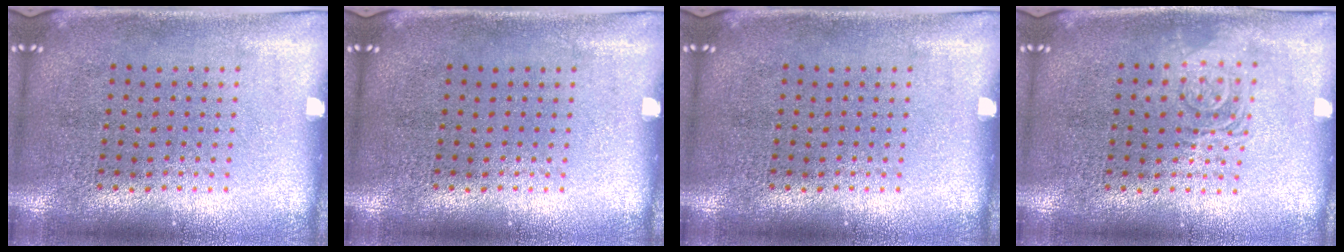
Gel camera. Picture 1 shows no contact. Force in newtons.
{"total": 0.0}
{"total": 0.0}
{"total": 2.5, "press": 2.5, "slide": 0.5}